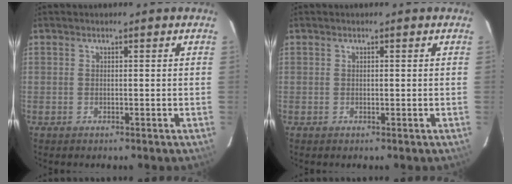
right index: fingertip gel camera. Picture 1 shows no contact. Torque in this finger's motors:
{"motor_torque": [0.01, -0.12, -0.02, 0.00]}